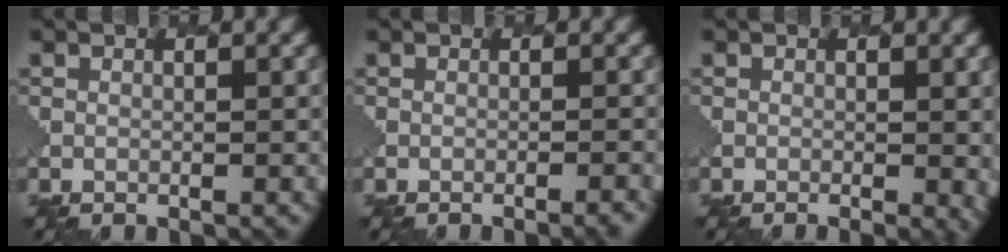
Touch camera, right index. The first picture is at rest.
{"total": 1.3, "force": [-1.0, 0.3, 0.9], "torque": [0.001, 0.009, -0.018]}
{"total": 3.1, "force": [-0.4, 1.4, 2.7], "torque": [-0.024, -0.003, -0.001]}